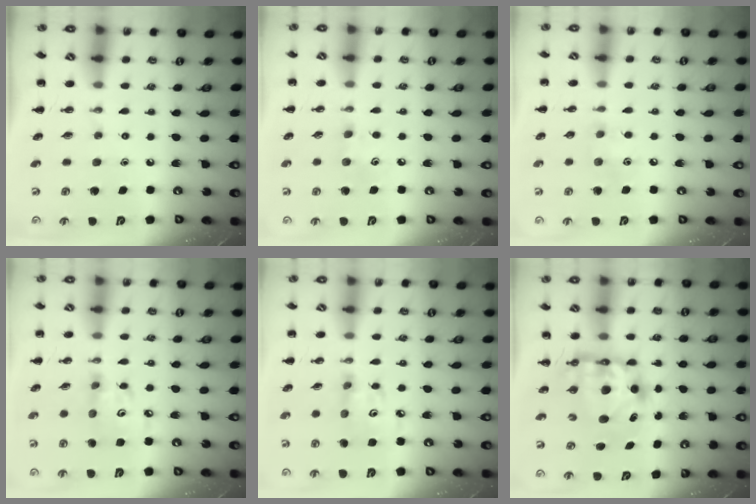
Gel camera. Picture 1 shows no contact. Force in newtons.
{"total": 4.3, "press": 4.1, "slide": 1.1}
{"total": 5.5, "press": 5.4, "slide": 1.3}
{"total": 5.8, "press": 5.7, "slide": 0.9}
{"total": 4.6, "press": 4.6, "slide": 0.5}
{"total": 8.2, "press": 8.0, "slide": 1.8}